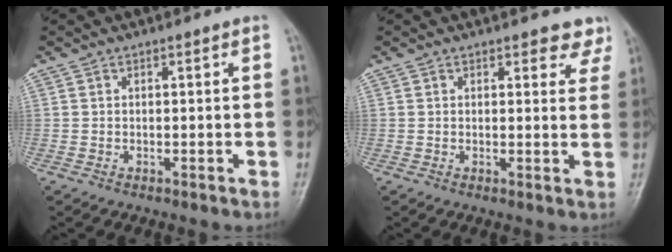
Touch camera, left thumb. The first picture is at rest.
{"total": 4.2, "force": [3.5, 2.1, 1.3], "torque": [0.017, -0.018, 0.026]}